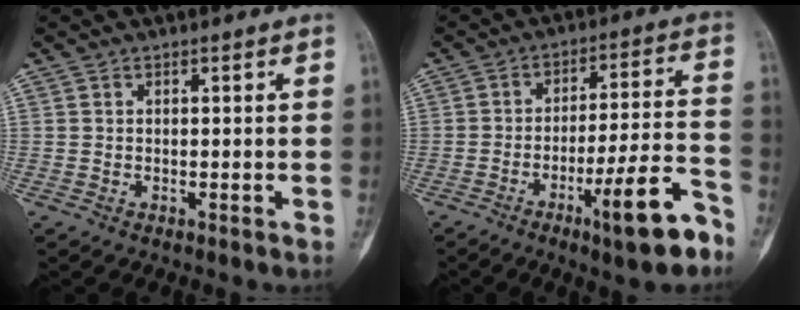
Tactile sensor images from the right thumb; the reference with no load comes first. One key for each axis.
{"total": 13.8, "fx": -7.9, "fy": 2.2, "fz": 11.1, "tx": -0.167, "ty": 0.050, "tz": -0.116}